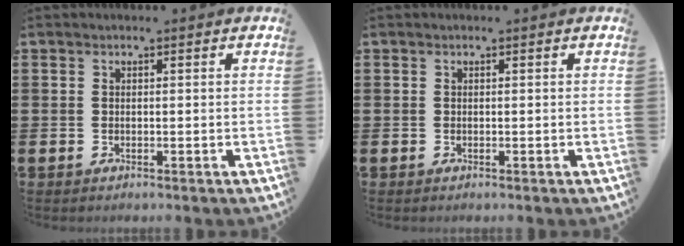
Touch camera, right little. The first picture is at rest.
{"total": 0.0}